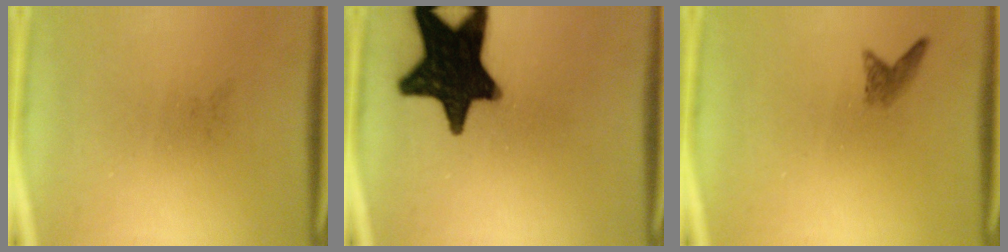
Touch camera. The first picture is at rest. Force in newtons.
{"total": 19.3}
{"total": 1.5}